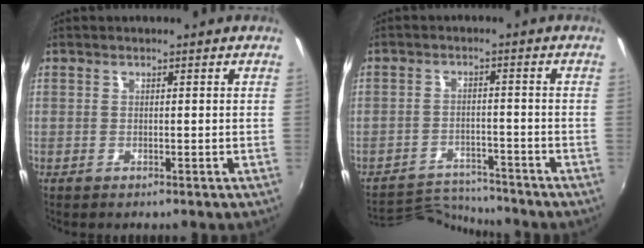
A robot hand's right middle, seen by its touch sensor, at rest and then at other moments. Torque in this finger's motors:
{"motor_torque": [-1.91, 0.08, -0.37, -0.21]}